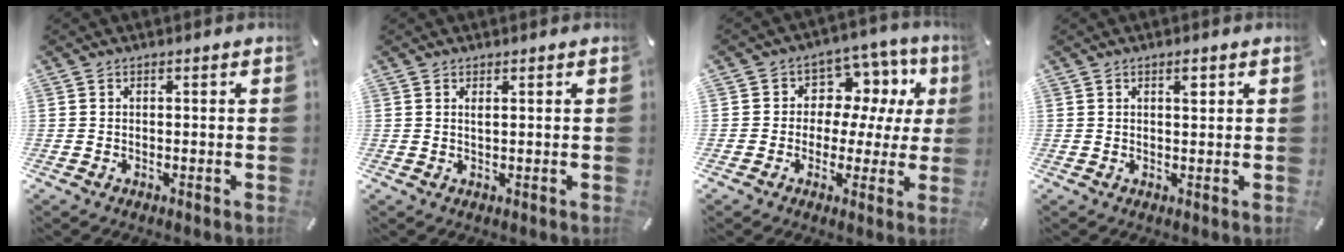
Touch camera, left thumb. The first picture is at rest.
{"total": 1.0, "force": [0.5, 0.1, 0.8], "torque": [-0.018, 0.000, 0.008]}
{"total": 9.1, "force": [2.2, 8.0, 3.7], "torque": [-0.062, -0.017, 0.046]}
{"total": 1.9, "force": [1.0, 0.7, 1.5], "torque": [-0.025, -0.002, 0.015]}